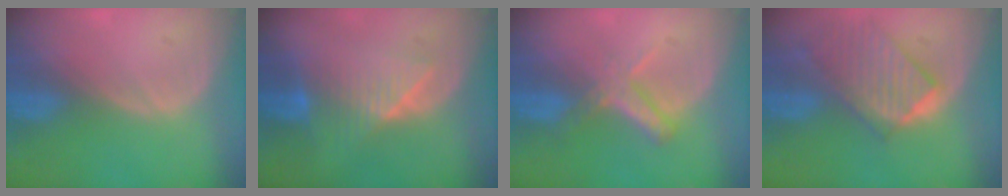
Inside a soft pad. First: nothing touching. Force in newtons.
{"total": 7.3, "press": 7.2, "slide": 1.5}
{"total": 5.5, "press": 4.9, "slide": 2.6}
{"total": 10.0, "press": 8.8, "slide": 4.7}